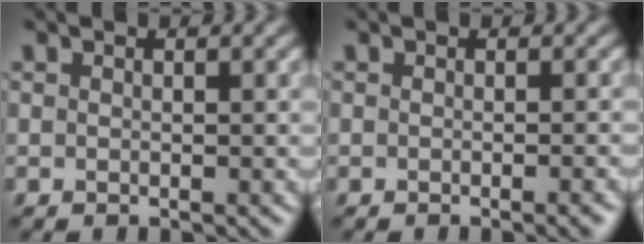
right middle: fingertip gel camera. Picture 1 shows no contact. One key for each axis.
{"total": 1.6, "fx": -1.0, "fy": 0.3, "fz": 1.2, "tx": -0.007, "ty": 0.000, "tz": -0.014}